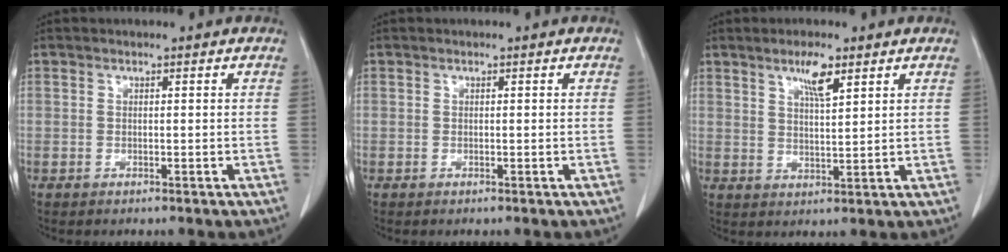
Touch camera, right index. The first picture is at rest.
{"total": 0.0}
{"total": 4.6, "force": [2.8, 0.8, 3.6], "torque": [-0.066, 0.000, 0.050]}